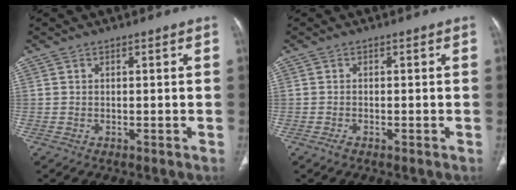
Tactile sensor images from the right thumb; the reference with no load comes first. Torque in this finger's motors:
{"motor_torque": [0.22, 0.01, -0.21, -0.15, -0.01]}